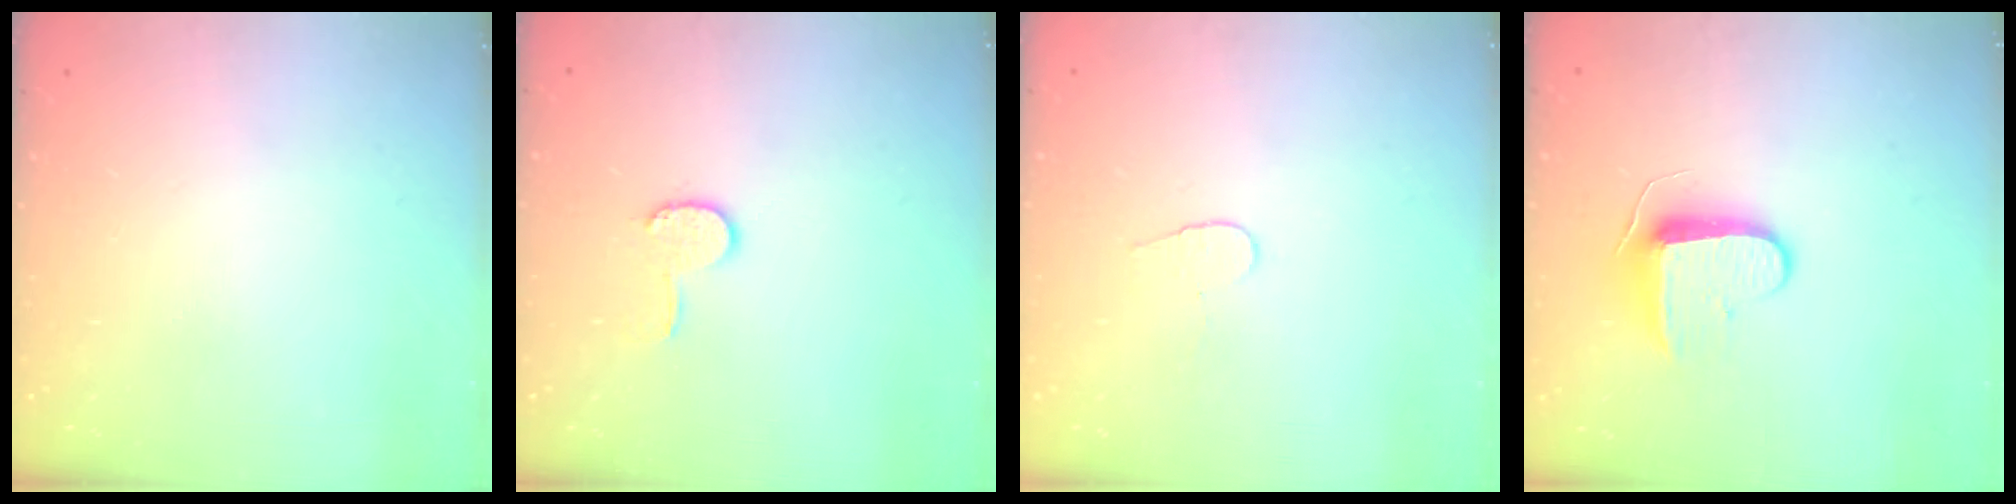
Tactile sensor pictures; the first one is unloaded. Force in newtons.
{"total": 6.4, "press": 6.4, "slide": 0.6}
{"total": 3.6, "press": 3.6, "slide": 0.3}
{"total": 9.0, "press": 9.0, "slide": 0.7}